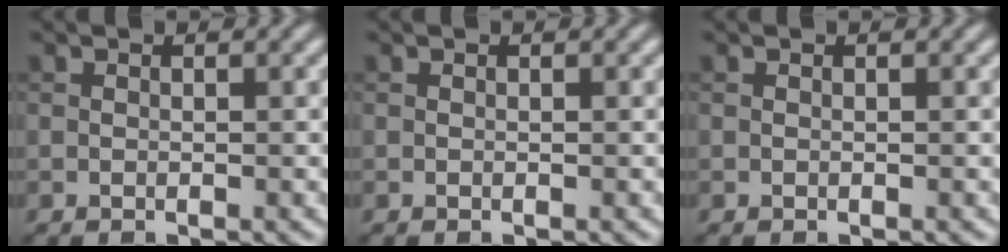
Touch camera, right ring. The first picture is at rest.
{"total": 0.0}
{"total": 0.0}